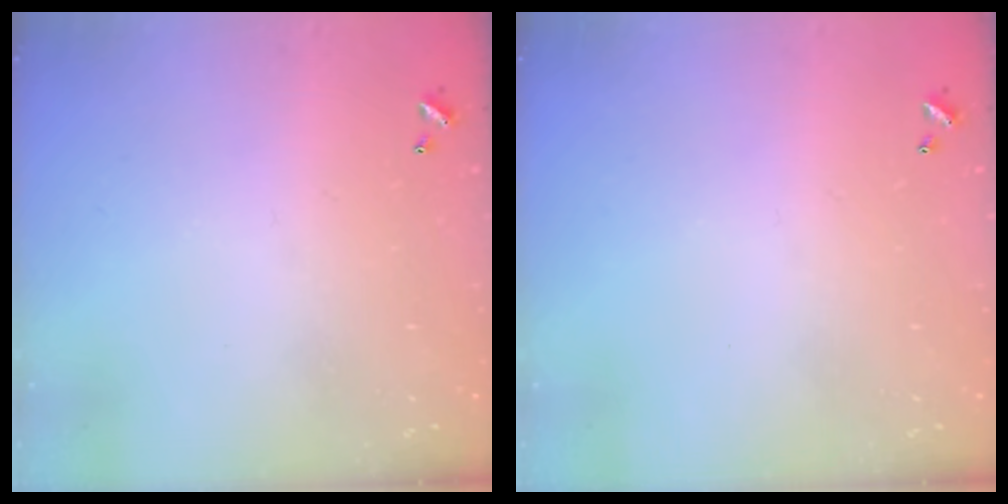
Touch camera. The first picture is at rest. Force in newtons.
{"total": 0.0}